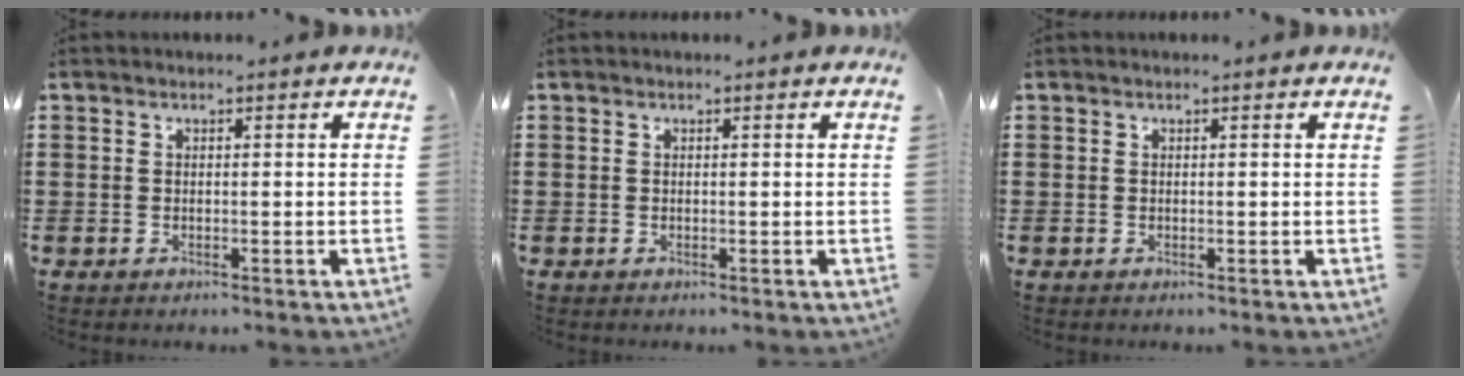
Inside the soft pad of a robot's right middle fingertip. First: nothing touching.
{"total": 0.0}
{"total": 0.0}